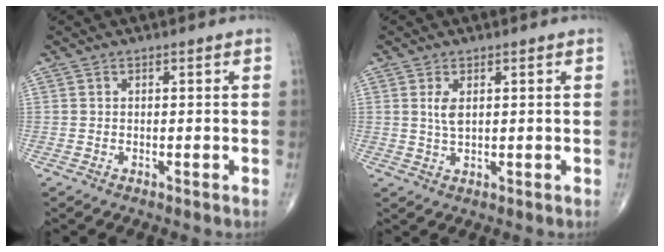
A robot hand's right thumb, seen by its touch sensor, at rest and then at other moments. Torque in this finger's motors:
{"motor_torque": [0.32, 0.31, 0.53, -0.16, 0.20]}